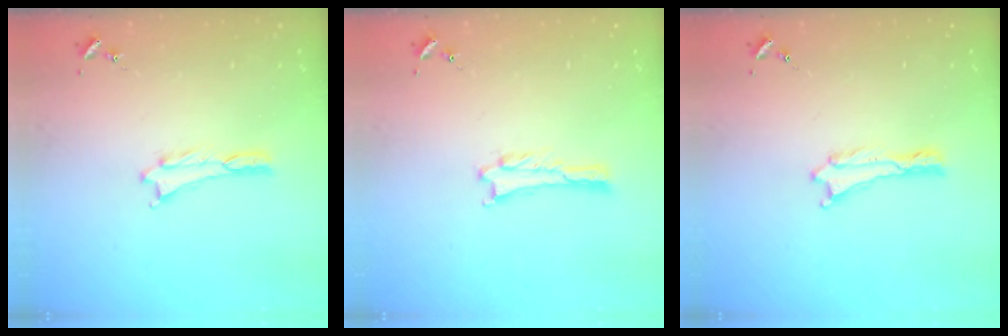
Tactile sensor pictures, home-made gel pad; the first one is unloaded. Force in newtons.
{"total": 1.0, "press": 1.0, "slide": 0.1}
{"total": 0.0}